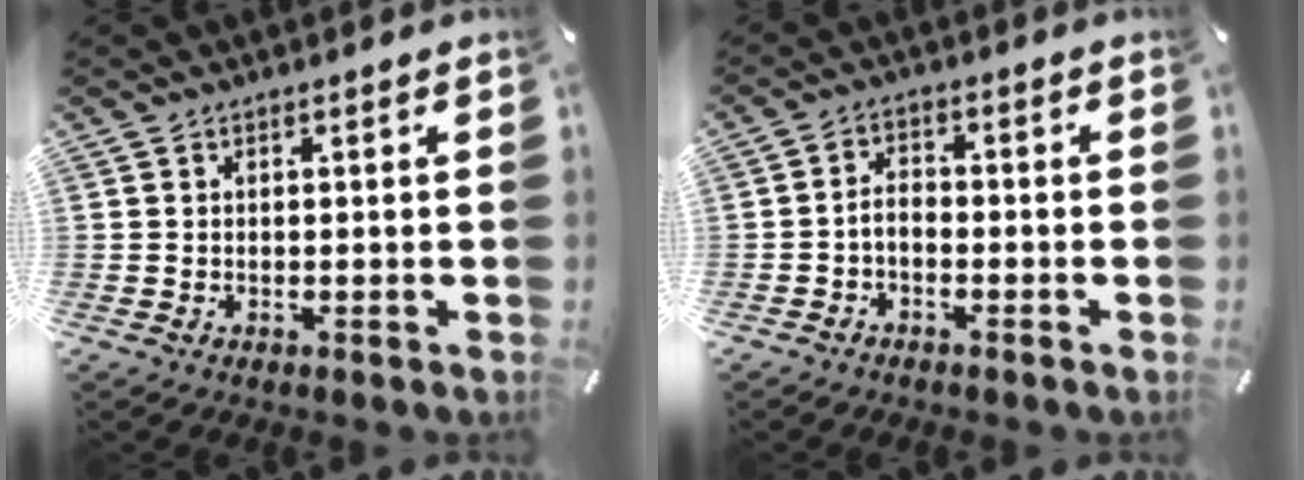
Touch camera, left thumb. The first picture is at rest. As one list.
[{"total": 3.1, "force": [-1.7, 1.7, 1.9], "torque": [-0.043, 0.010, -0.036]}]